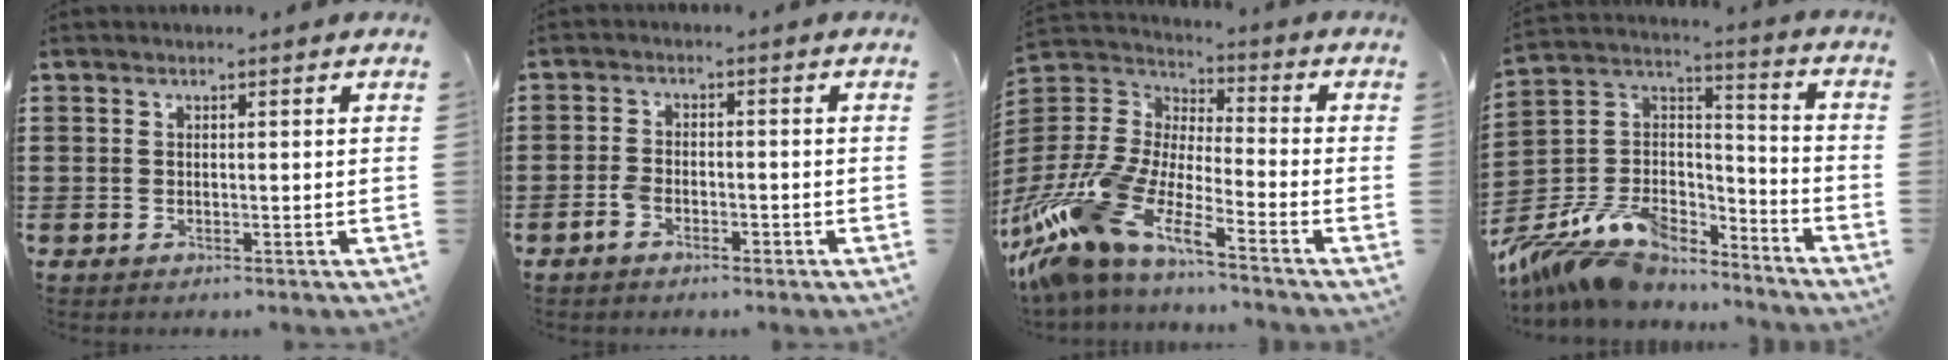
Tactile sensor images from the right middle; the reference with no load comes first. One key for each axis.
{"total": 2.5, "fx": -1.9, "fy": 1.0, "fz": 1.4, "tx": -0.041, "ty": -0.001, "tz": -0.042}
{"total": 11.8, "fx": -10.2, "fy": 2.2, "fz": 5.4, "tx": -0.153, "ty": -0.006, "tz": -0.217}
{"total": 11.6, "fx": -9.6, "fy": 5.3, "fz": 3.7, "tx": -0.099, "ty": 0.011, "tz": -0.188}